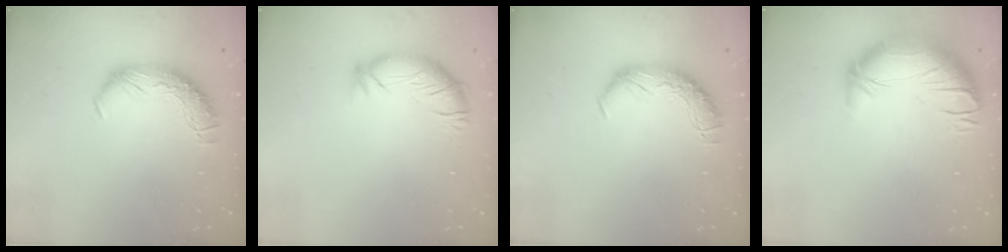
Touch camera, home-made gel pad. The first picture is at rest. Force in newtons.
{"total": 2.8, "press": 2.0, "slide": 2.1}
{"total": 0.0}
{"total": 3.8, "press": 2.1, "slide": 3.2}